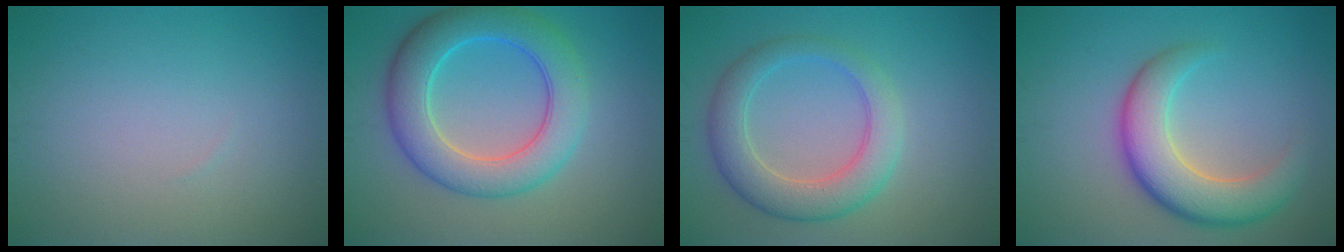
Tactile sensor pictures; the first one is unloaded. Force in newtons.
{"total": 7.5, "press": 7.5, "slide": 0.1}
{"total": 5.2, "press": 5.2, "slide": 0.0}
{"total": 6.6, "press": 6.5, "slide": 0.5}